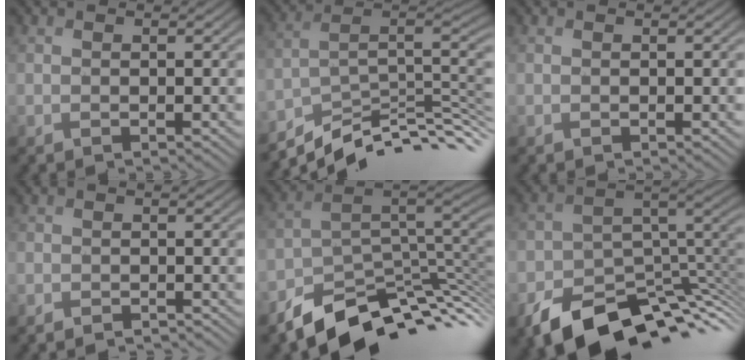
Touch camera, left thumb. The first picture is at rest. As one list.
[{"total": 10.6, "force": [-7.0, 3.2, 7.3], "torque": [-0.125, 0.008, -0.122]}, {"total": 0.0}, {"total": 2.1, "force": [-2.0, 0.5, 0.4], "torque": [-0.003, -0.004, -0.039]}, {"total": 10.5, "force": [-5.4, 5.9, 6.7], "torque": [-0.126, -0.016, -0.092]}, {"total": 12.8, "force": [-6.7, 7.9, 7.5], "torque": [-0.149, -0.032, -0.105]}]